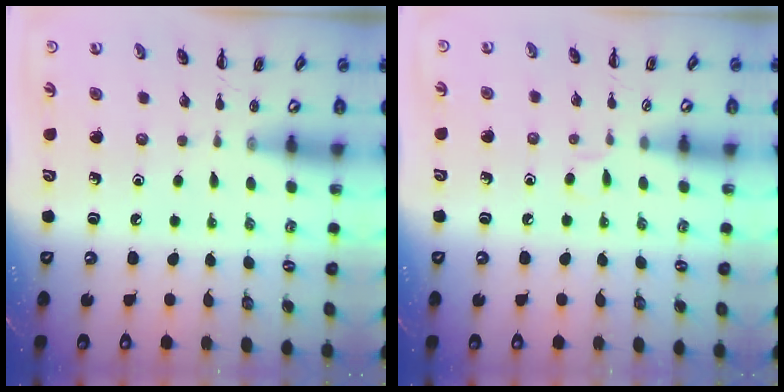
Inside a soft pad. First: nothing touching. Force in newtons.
{"total": 2.8, "press": 2.7, "slide": 1.0}